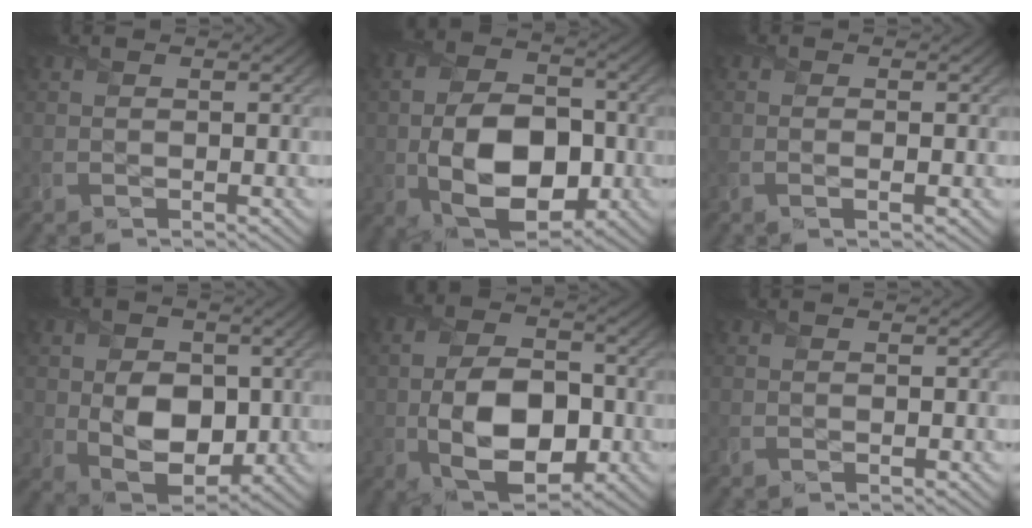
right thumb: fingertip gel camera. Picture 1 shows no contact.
{"total": 12.5, "force": [-2.4, 8.1, 9.1], "torque": [-0.186, -0.030, -0.033]}
{"total": 1.3, "force": [-0.3, 0.2, 1.3], "torque": [-0.025, -0.001, -0.007]}
{"total": 9.2, "force": [-0.3, 6.9, 6.1], "torque": [-0.119, -0.020, -0.006]}
{"total": 11.2, "force": [-2.3, 7.0, 8.5], "torque": [-0.179, -0.025, -0.032]}
{"total": 0.0}